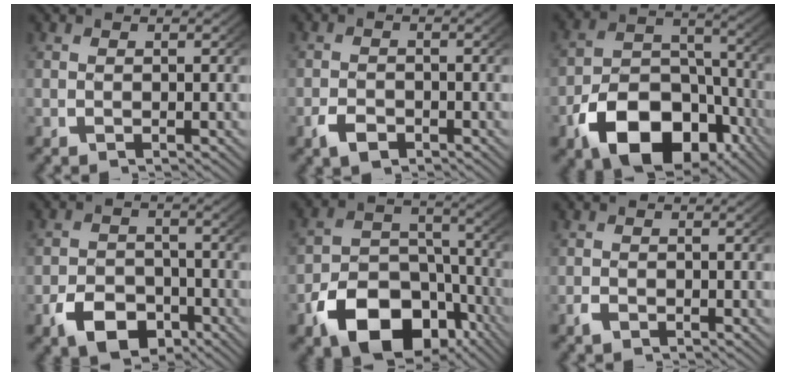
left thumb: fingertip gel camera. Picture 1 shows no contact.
{"total": 2.4, "force": [-1.5, 1.5, 1.0], "torque": [-0.023, -0.009, -0.025]}
{"total": 12.8, "force": [-5.9, 8.2, 7.9], "torque": [-0.151, -0.039, -0.079]}
{"total": 6.3, "force": [-3.4, 4.5, 2.9], "torque": [-0.043, -0.022, -0.050]}
{"total": 11.9, "force": [-6.0, 7.7, 6.9], "torque": [-0.124, -0.039, -0.083]}
{"total": 0.9, "force": [-0.7, 0.5, 0.3], "torque": [-0.009, -0.004, -0.015]}